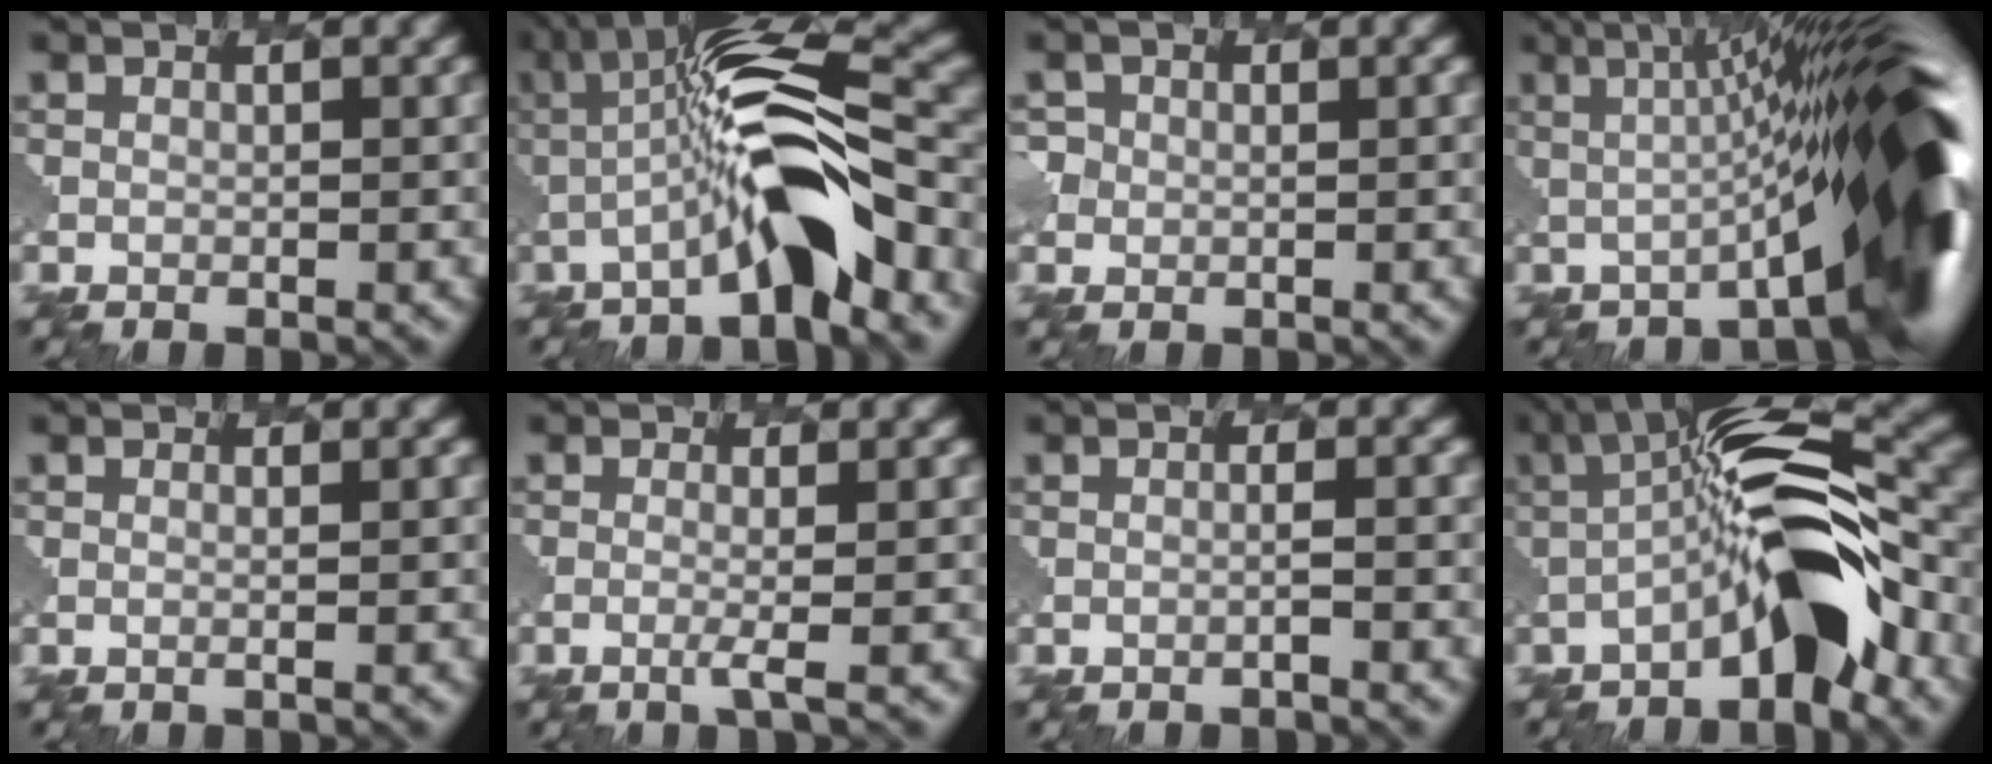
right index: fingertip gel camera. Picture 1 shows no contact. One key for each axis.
{"total": 6.9, "fx": -1.9, "fy": 0.9, "fz": 6.6, "tx": -0.137, "ty": 0.031, "tz": -0.071}
{"total": 3.5, "fx": 0.0, "fy": 3.4, "fz": 0.8, "tx": 0.009, "ty": 0.026, "tz": -0.025}
{"total": 10.8, "fx": 0.2, "fy": 0.5, "fz": 10.7, "tx": -0.113, "ty": 0.040, "tz": -0.032}
{"total": 1.4, "fx": 0.9, "fy": -1.0, "fz": -0.3, "tx": 0.022, "ty": 0.018, "tz": -0.003}
{"total": 1.6, "fx": 0.3, "fy": -1.6, "fz": 0.2, "tx": -0.015, "ty": 0.017, "tz": -0.021}
{"total": 1.1, "fx": -0.4, "fy": -0.8, "fz": -0.6, "tx": 0.011, "ty": 0.016, "tz": -0.020}
{"total": 6.9, "fx": -2.8, "fy": 1.2, "fz": 6.2, "tx": -0.121, "ty": 0.033, "tz": -0.084}